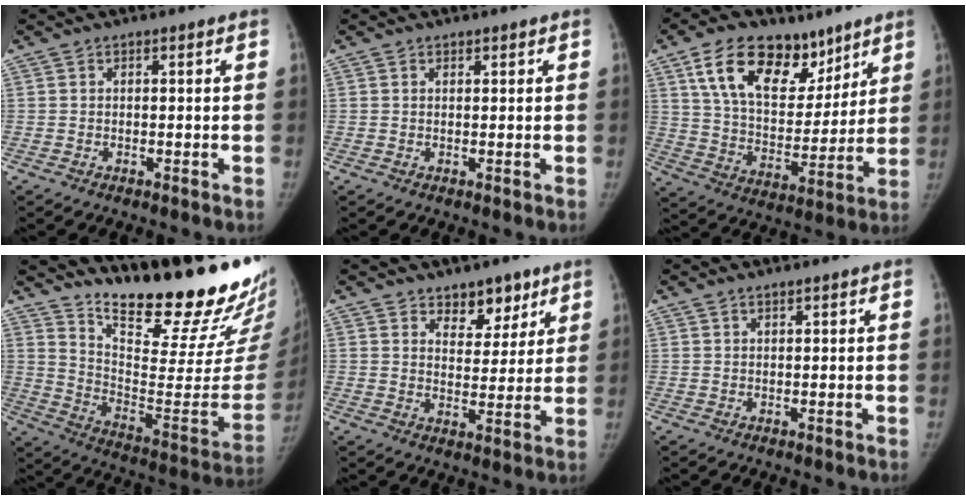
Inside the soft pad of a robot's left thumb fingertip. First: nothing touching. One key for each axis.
{"total": 0.5, "fx": 0.4, "fy": 0.3, "fz": 0.1, "tx": -0.001, "ty": -0.003, "tz": 0.005}
{"total": 19.7, "fx": 11.3, "fy": 11.5, "fz": 11.4, "tx": -0.156, "ty": -0.042, "tz": 0.200}
{"total": 28.9, "fx": 23.8, "fy": 6.1, "fz": 15.3, "tx": -0.207, "ty": -0.184, "tz": 0.341}
{"total": 7.3, "fx": 5.1, "fy": 4.4, "fz": 2.9, "tx": -0.003, "ty": -0.032, "tz": 0.079}
{"total": 0.8, "fx": 0.7, "fy": 0.1, "fz": 0.4, "tx": -0.006, "ty": -0.003, "tz": 0.015}